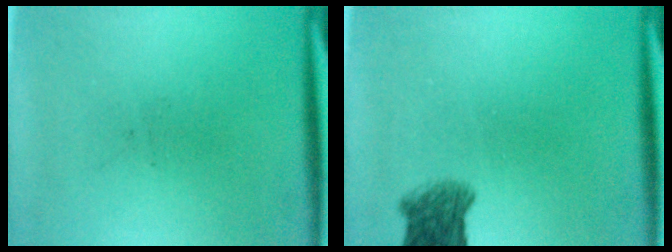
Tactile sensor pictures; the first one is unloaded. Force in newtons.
{"total": 4.5}